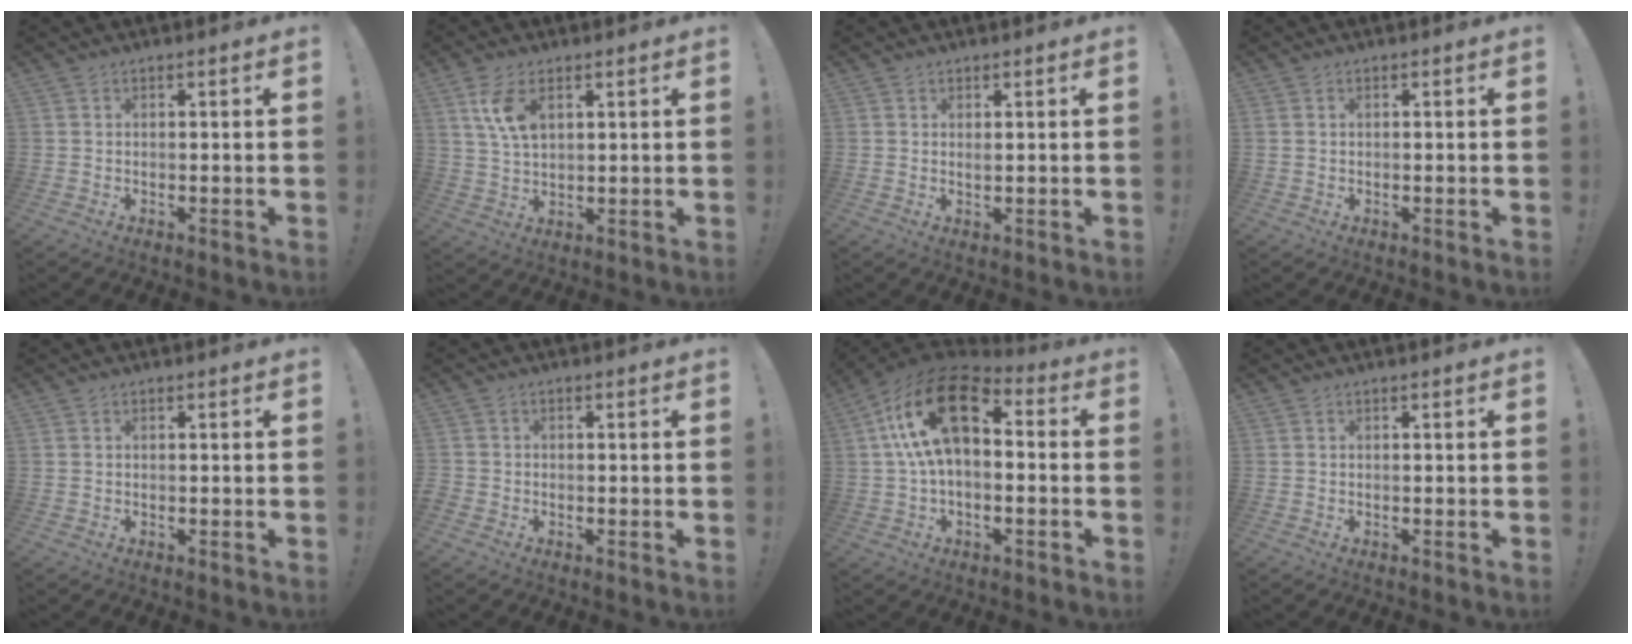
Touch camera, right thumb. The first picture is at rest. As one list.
[{"total": 8.2, "force": [3.6, 4.1, 6.0], "torque": [-0.103, -0.013, 0.063]}, {"total": 0.9, "force": [0.6, 0.3, 0.5], "torque": [0.002, -0.005, 0.009]}, {"total": 0.7, "force": [0.3, 0.4, 0.4], "torque": [-0.013, 0.003, 0.006]}, {"total": 0.0}, {"total": 1.4, "force": [-0.9, 1.0, 0.4], "torque": [-0.004, 0.004, -0.017]}, {"total": 19.9, "force": [4.1, 11.2, 15.9], "torque": [-0.281, 0.000, 0.075]}, {"total": 0.0}]